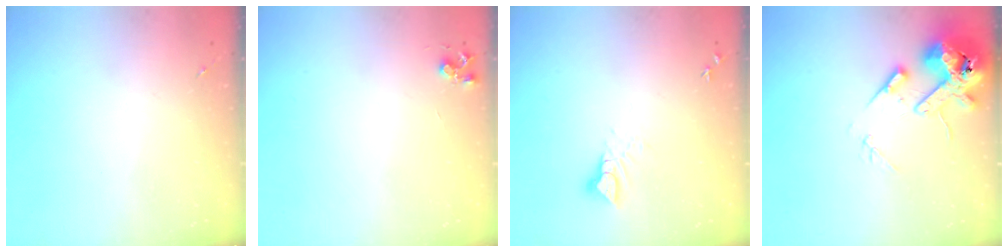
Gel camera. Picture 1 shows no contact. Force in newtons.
{"total": 4.6, "press": 4.5, "slide": 0.7}
{"total": 4.0, "press": 3.9, "slide": 0.4}
{"total": 14.6, "press": 14.4, "slide": 2.5}